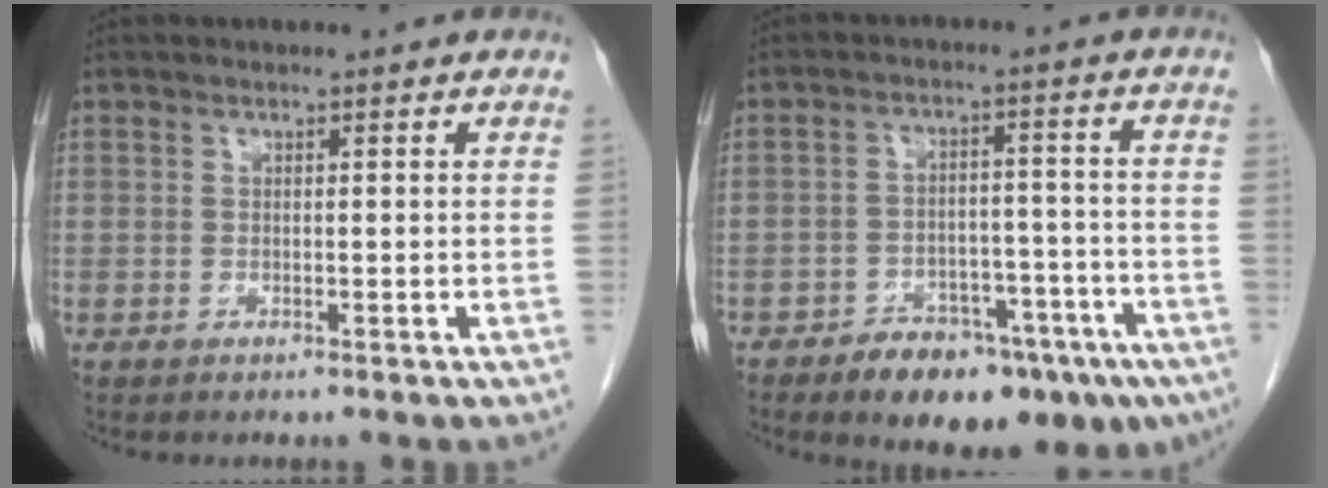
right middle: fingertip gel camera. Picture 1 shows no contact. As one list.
[{"total": 15.2, "force": [-10.3, 6.5, 9.0], "torque": [-0.080, 0.026, -0.145]}]